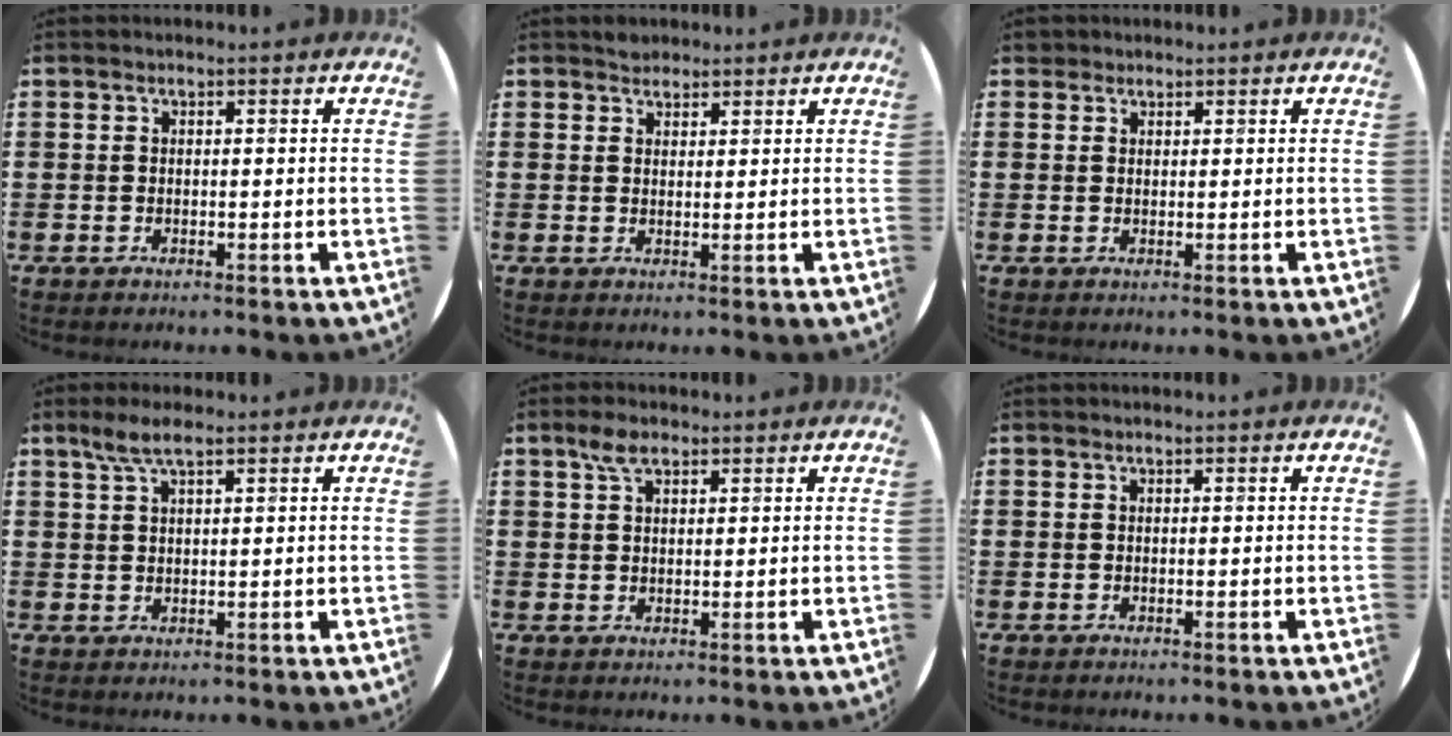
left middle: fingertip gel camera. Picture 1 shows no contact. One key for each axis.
{"total": 1.8, "fx": 1.7, "fy": 0.7, "fz": -0.1, "tx": 0.008, "ty": 0.000, "tz": 0.032}
{"total": 1.1, "fx": 1.0, "fy": 0.5, "fz": 0.0, "tx": -0.002, "ty": 0.003, "tz": 0.020}
{"total": 3.5, "fx": 2.5, "fy": 0.8, "fz": 2.3, "tx": -0.042, "ty": 0.002, "tz": 0.042}
{"total": 3.2, "fx": 2.1, "fy": 1.4, "fz": 1.8, "tx": -0.033, "ty": 0.004, "tz": 0.036}
{"total": 0.0}